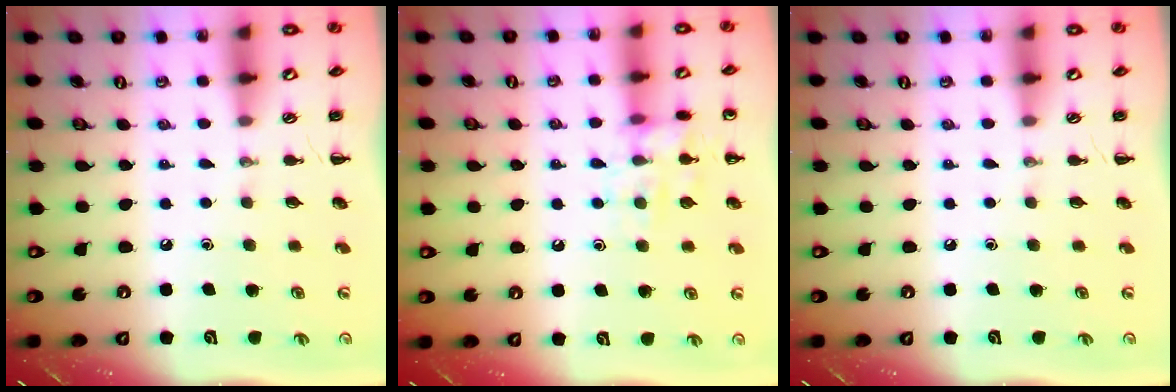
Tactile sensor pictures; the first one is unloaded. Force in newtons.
{"total": 10.7, "press": 10.7, "slide": 0.3}
{"total": 0.0}